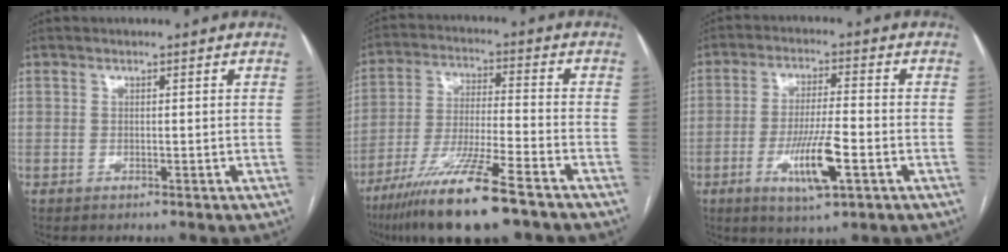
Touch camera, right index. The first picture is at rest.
{"total": 15.5, "force": [-10.6, 1.0, 11.4], "torque": [-0.224, -0.046, -0.190]}
{"total": 9.3, "force": [-3.4, 1.1, 8.5], "torque": [-0.160, -0.013, -0.058]}